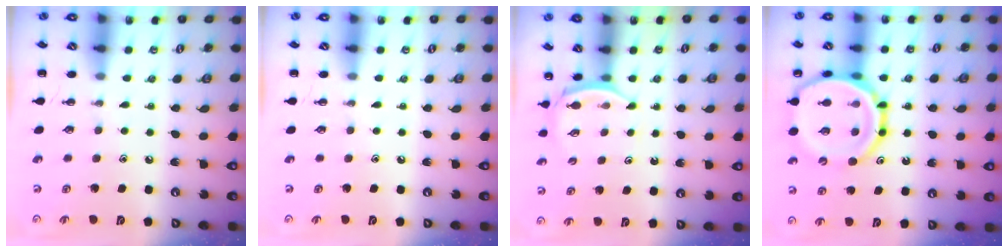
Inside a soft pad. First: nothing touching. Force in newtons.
{"total": 0.0}
{"total": 2.3, "press": 2.1, "slide": 0.9}
{"total": 20.1, "press": 19.8, "slide": 3.7}